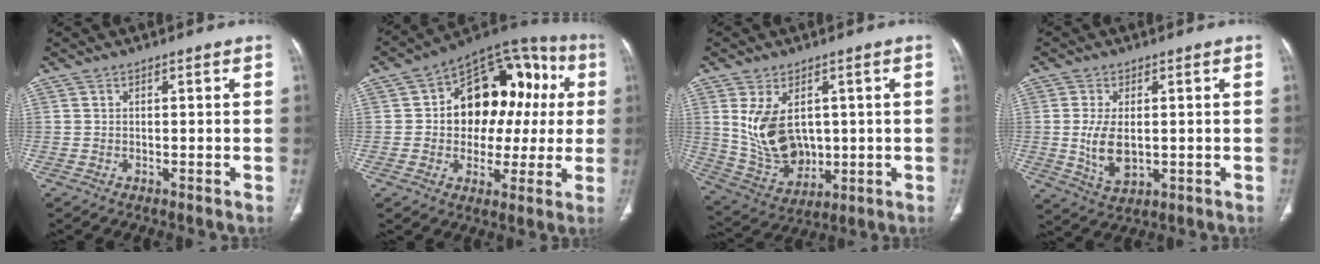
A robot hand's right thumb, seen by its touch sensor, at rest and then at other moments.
{"total": 20.5, "force": [2.5, 14.2, 14.6], "torque": [-0.136, 0.043, 0.035]}
{"total": 12.3, "force": [2.1, 8.3, 8.8], "torque": [-0.138, -0.013, 0.067]}
{"total": 7.3, "force": [-0.2, 4.1, 6.1], "torque": [-0.115, -0.013, 0.006]}